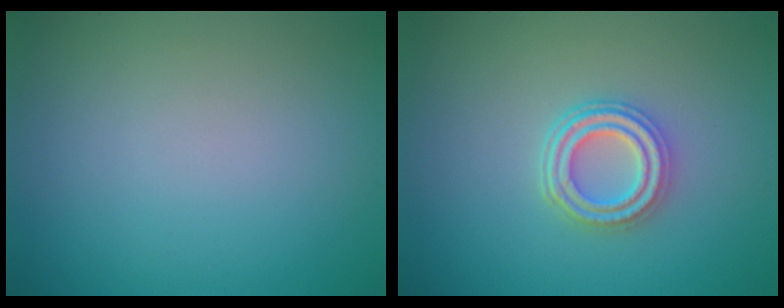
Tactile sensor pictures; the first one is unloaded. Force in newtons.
{"total": 3.6, "press": 3.0, "slide": 2.0}